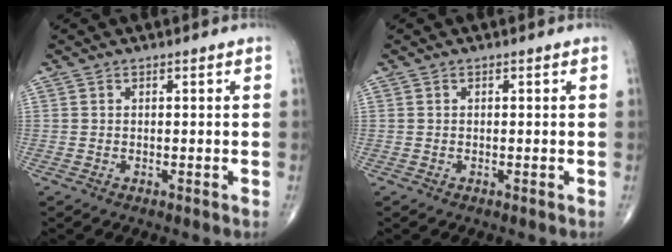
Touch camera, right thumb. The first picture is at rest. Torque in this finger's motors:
{"motor_torque": [-0.07, -0.16, 0.03, 0.02, -0.02]}